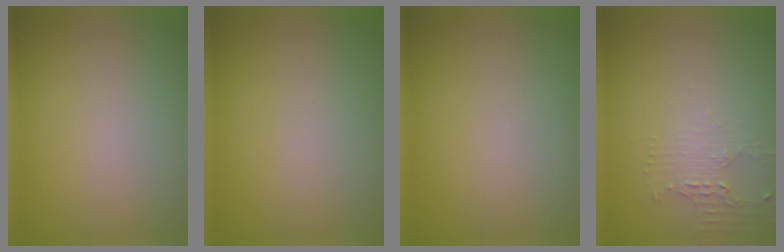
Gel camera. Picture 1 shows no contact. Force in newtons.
{"total": 0.0}
{"total": 0.0}
{"total": 2.0, "press": 1.4, "slide": 1.5}